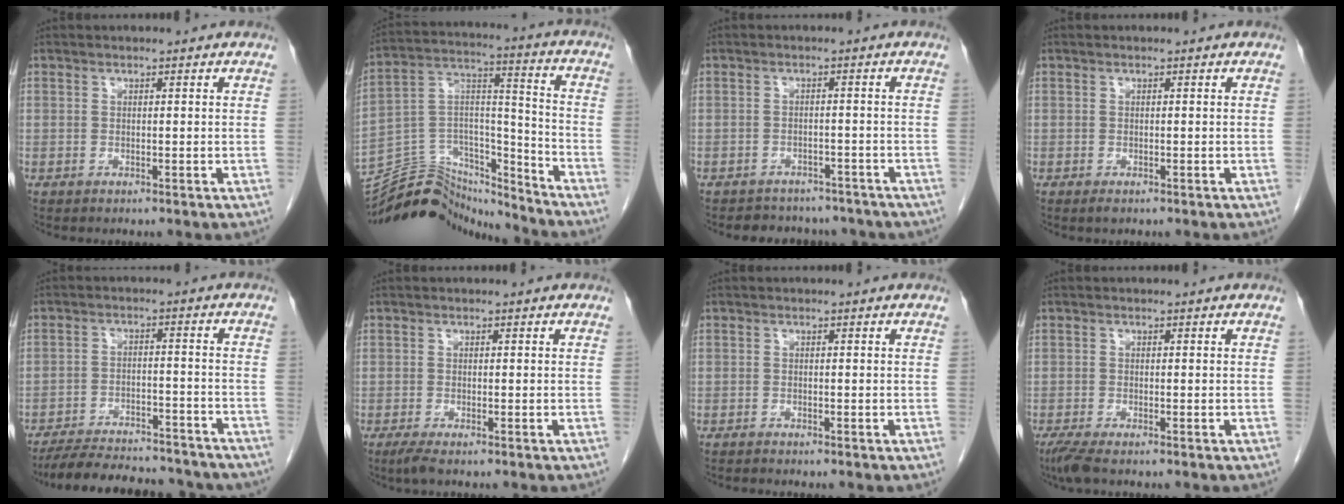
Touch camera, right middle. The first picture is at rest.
{"total": 19.1, "force": [-18.5, 3.8, 2.9], "torque": [-0.058, 0.053, -0.302]}
{"total": 9.3, "force": [-8.1, 4.1, 1.9], "torque": [-0.022, 0.011, -0.088]}
{"total": 0.7, "force": [-0.5, 0.3, 0.4], "torque": [-0.006, -0.001, -0.004]}
{"total": 18.6, "force": [-16.8, 4.2, 6.9], "torque": [-0.121, -0.007, -0.229]}
{"total": 1.6, "force": [-1.1, 0.0, 1.1], "torque": [-0.031, -0.008, -0.025]}
{"total": 0.6, "force": [-0.6, -0.1, 0.1], "torque": [-0.006, -0.002, -0.011]}
{"total": 2.6, "force": [-1.9, 0.2, 1.7], "torque": [-0.040, -0.010, -0.042]}